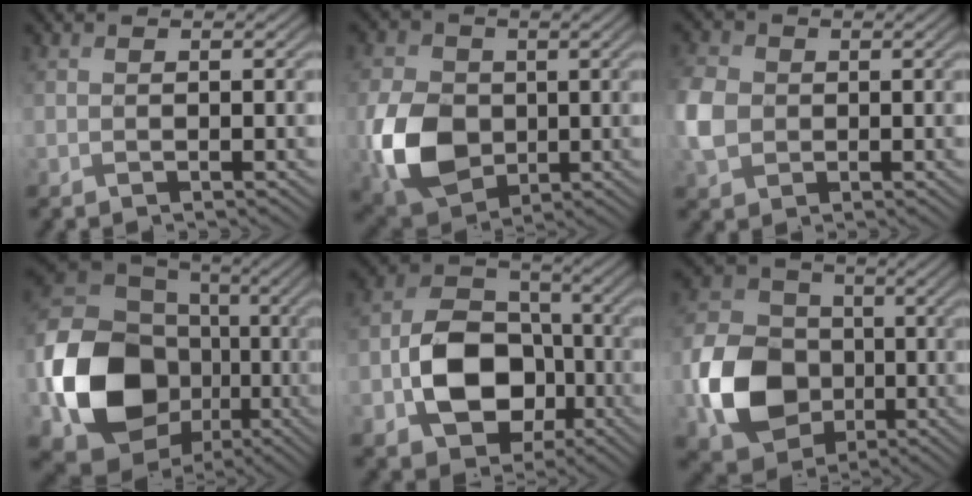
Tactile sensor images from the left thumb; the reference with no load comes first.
{"total": 9.8, "force": [-1.8, 7.4, 6.3], "torque": [-0.149, -0.013, -0.044]}
{"total": 5.2, "force": [-0.8, 4.2, 2.8], "torque": [-0.083, 0.002, -0.027]}
{"total": 16.6, "force": [-4.6, 13.5, 8.5], "torque": [-0.201, -0.040, -0.089]}
{"total": 11.0, "force": [-3.6, 8.2, 6.5], "torque": [-0.122, -0.010, -0.076]}
{"total": 10.9, "force": [-3.3, 8.8, 5.5], "torque": [-0.126, -0.008, -0.075]}